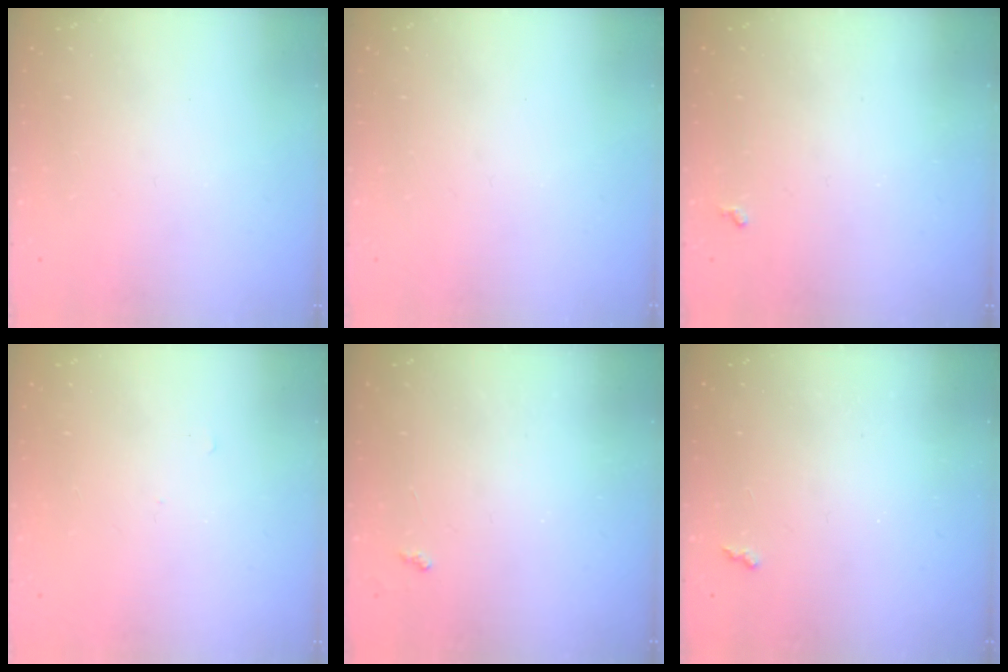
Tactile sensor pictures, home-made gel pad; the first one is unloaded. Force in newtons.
{"total": 0.0}
{"total": 2.8, "press": 2.8, "slide": 0.5}
{"total": 3.6, "press": 3.6, "slide": 0.4}
{"total": 3.4, "press": 3.3, "slide": 0.5}
{"total": 1.9, "press": 1.8, "slide": 0.5}